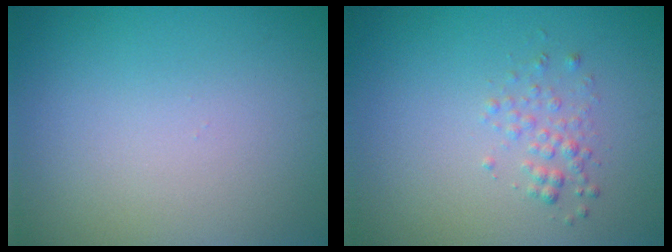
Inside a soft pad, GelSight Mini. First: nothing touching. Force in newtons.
{"total": 1.4, "press": 1.4, "slide": 0.1}